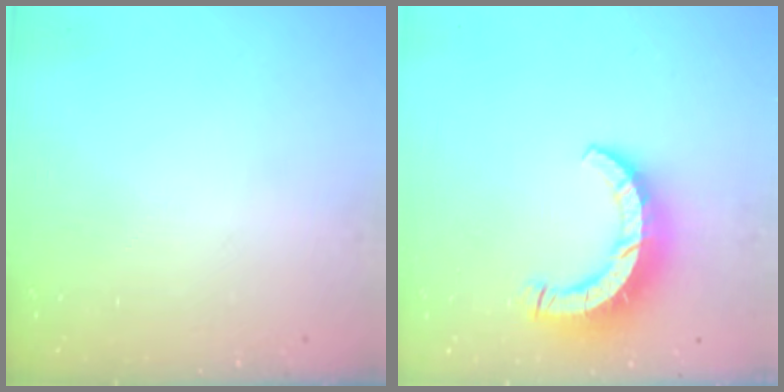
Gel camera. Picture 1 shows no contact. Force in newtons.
{"total": 9.6, "press": 9.6, "slide": 1.0}